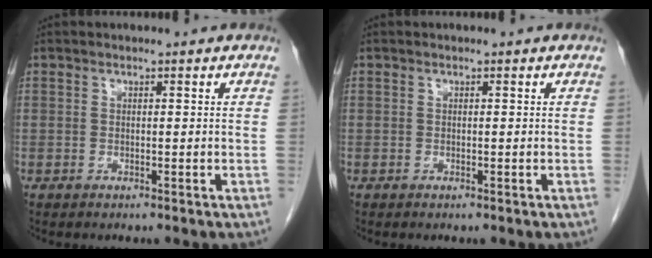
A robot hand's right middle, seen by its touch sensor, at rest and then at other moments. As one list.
[{"total": 0.0}]